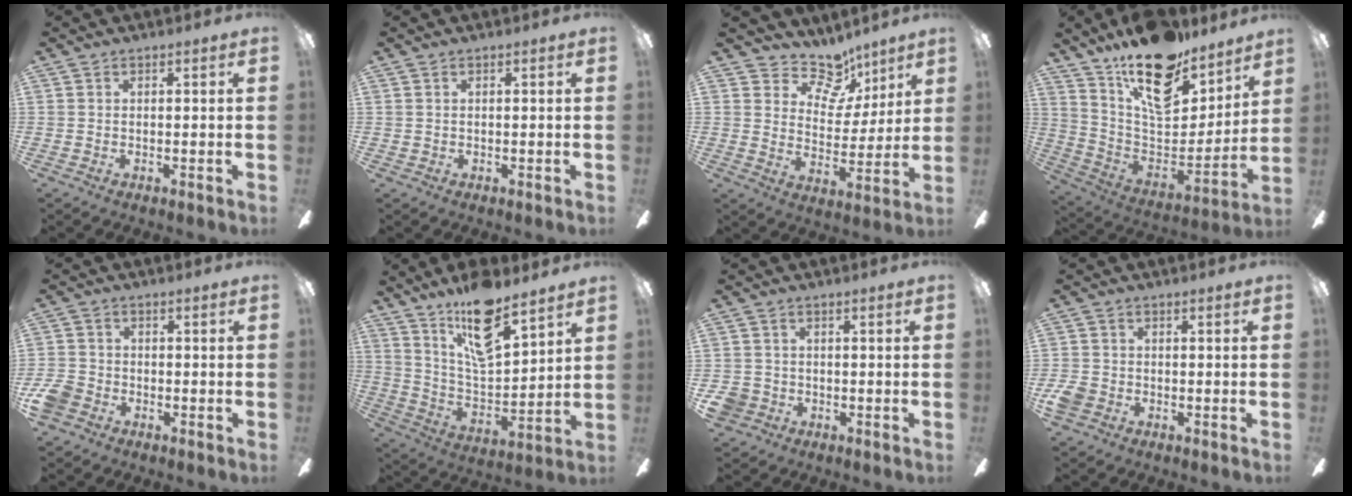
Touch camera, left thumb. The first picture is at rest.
{"total": 0.5, "force": [0.1, 0.5, 0.1], "torque": [-0.003, 0.005, 0.001]}
{"total": 12.0, "force": [8.8, 6.8, 4.4], "torque": [-0.067, -0.063, 0.164]}
{"total": 22.6, "force": [15.4, 10.6, 12.7], "torque": [-0.197, -0.097, 0.270]}
{"total": 5.6, "force": [-2.8, 4.3, 2.2], "torque": [-0.060, 0.015, -0.056]}
{"total": 18.0, "force": [12.8, 6.5, 10.8], "torque": [-0.191, -0.071, 0.220]}
{"total": 4.3, "force": [-1.6, 3.9, 1.1], "torque": [-0.041, 0.009, -0.031]}
{"total": 4.1, "force": [-1.9, 3.2, 1.9], "torque": [-0.047, 0.007, -0.037]}